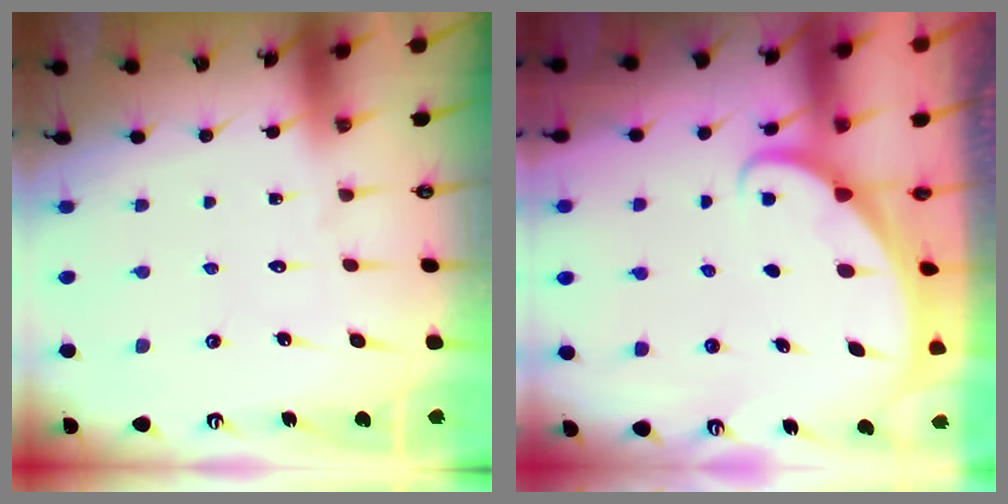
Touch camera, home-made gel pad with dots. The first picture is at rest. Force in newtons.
{"total": 1.5, "press": 1.5, "slide": 0.0}